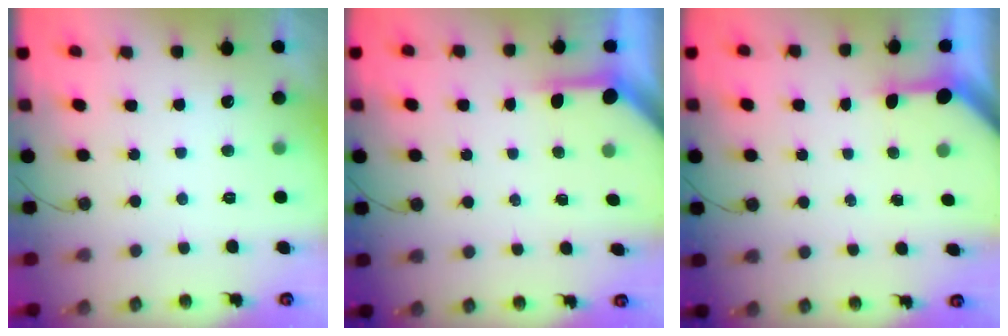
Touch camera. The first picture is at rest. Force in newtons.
{"total": 3.8, "press": 3.8, "slide": 0.4}
{"total": 3.4, "press": 3.4, "slide": 0.3}